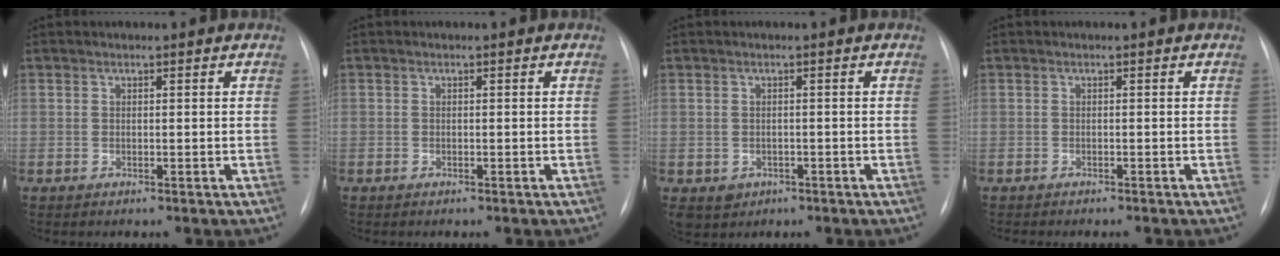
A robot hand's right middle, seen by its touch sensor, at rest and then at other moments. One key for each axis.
{"total": 0.0}
{"total": 3.4, "fx": -1.4, "fy": 3.0, "fz": 0.9, "tx": -0.014, "ty": 0.000, "tz": -0.012}
{"total": 3.4, "fx": -3.0, "fy": 0.5, "fz": 1.6, "tx": -0.024, "ty": -0.009, "tz": -0.030}